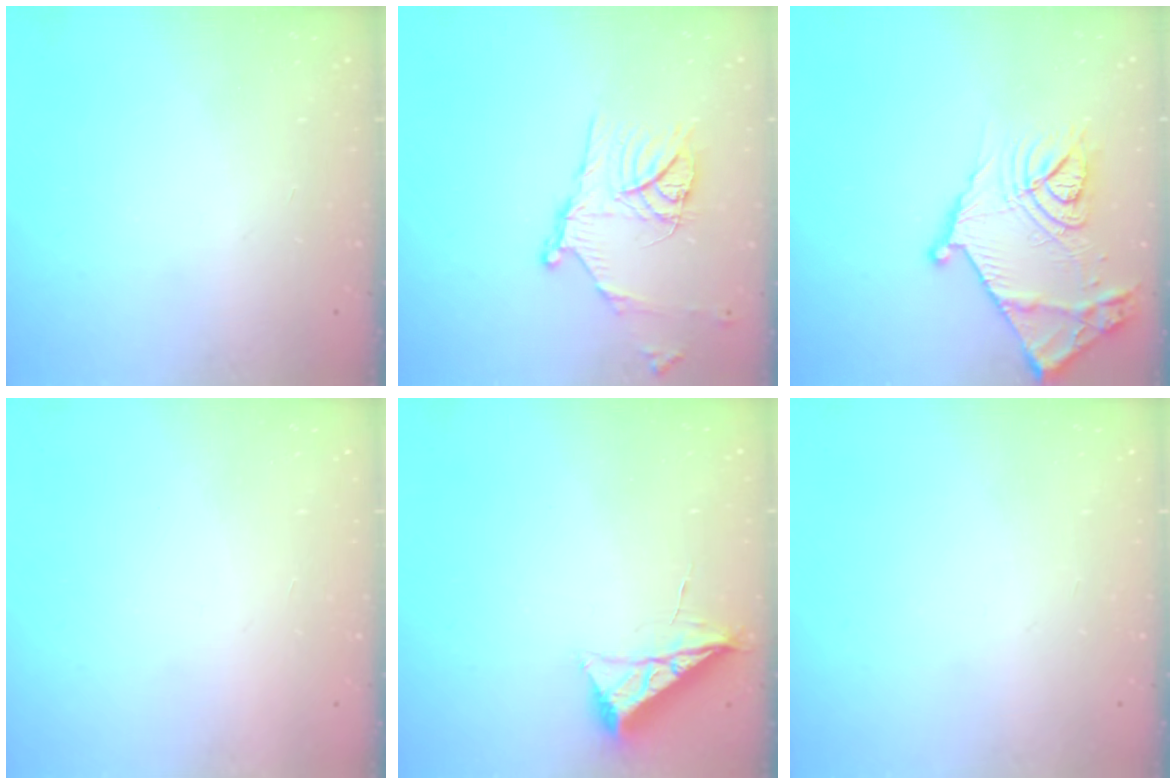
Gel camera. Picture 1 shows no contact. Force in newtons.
{"total": 15.6, "press": 15.5, "slide": 1.4}
{"total": 19.0, "press": 19.0, "slide": 0.7}
{"total": 1.6, "press": 1.5, "slide": 0.1}
{"total": 6.3, "press": 6.2, "slide": 0.8}
{"total": 0.0}